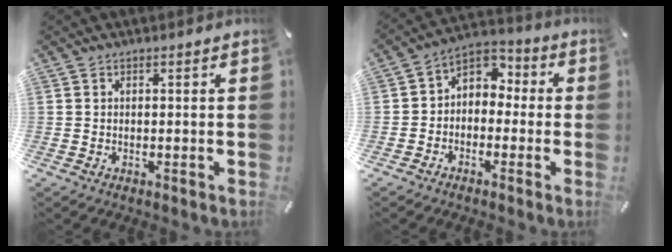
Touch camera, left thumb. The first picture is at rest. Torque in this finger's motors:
{"motor_torque": [0.00, 0.12, 0.58, 0.38, 0.03]}